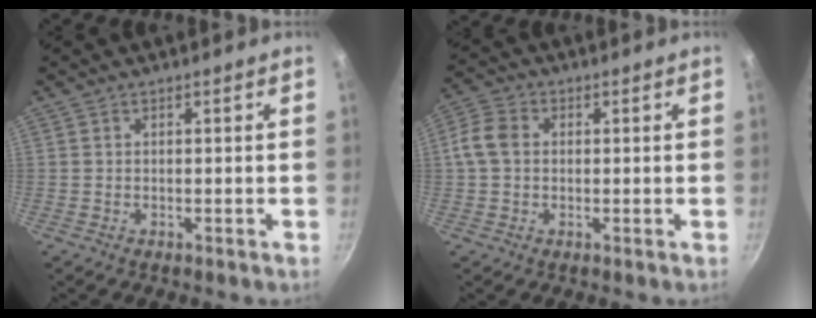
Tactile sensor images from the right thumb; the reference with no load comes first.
{"total": 5.7, "force": [0.3, 4.4, 3.5], "torque": [-0.065, 0.011, -0.008]}